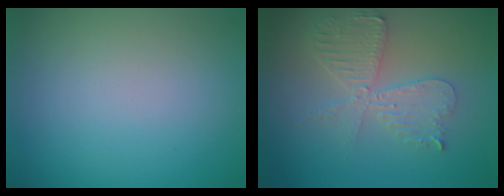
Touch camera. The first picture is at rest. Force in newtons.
{"total": 4.6, "press": 4.0, "slide": 2.2}